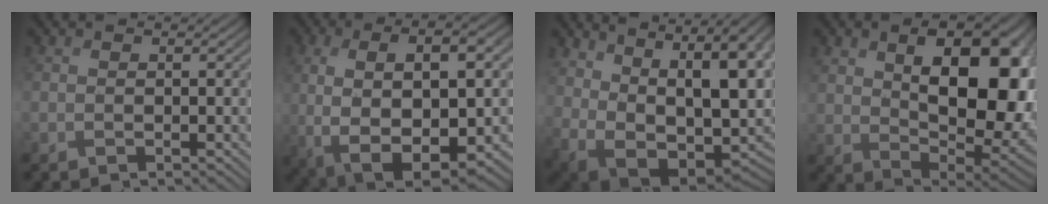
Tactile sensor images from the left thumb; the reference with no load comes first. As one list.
[{"total": 13.3, "force": [-1.0, 6.0, 11.9], "torque": [-0.234, -0.017, -0.001]}, {"total": 18.9, "force": [3.3, 10.8, 15.1], "torque": [-0.234, -0.002, 0.103]}, {"total": 16.0, "force": [3.0, 9.3, 12.7], "torque": [-0.187, -0.020, 0.070]}]